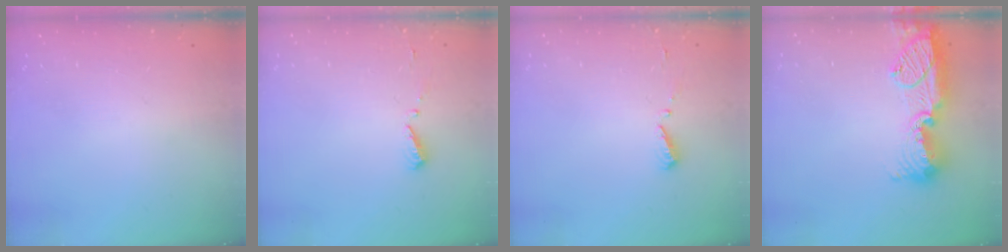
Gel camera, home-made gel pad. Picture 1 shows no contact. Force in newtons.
{"total": 4.7, "press": 4.7, "slide": 0.4}
{"total": 4.7, "press": 4.7, "slide": 0.4}
{"total": 17.2, "press": 16.2, "slide": 5.8}